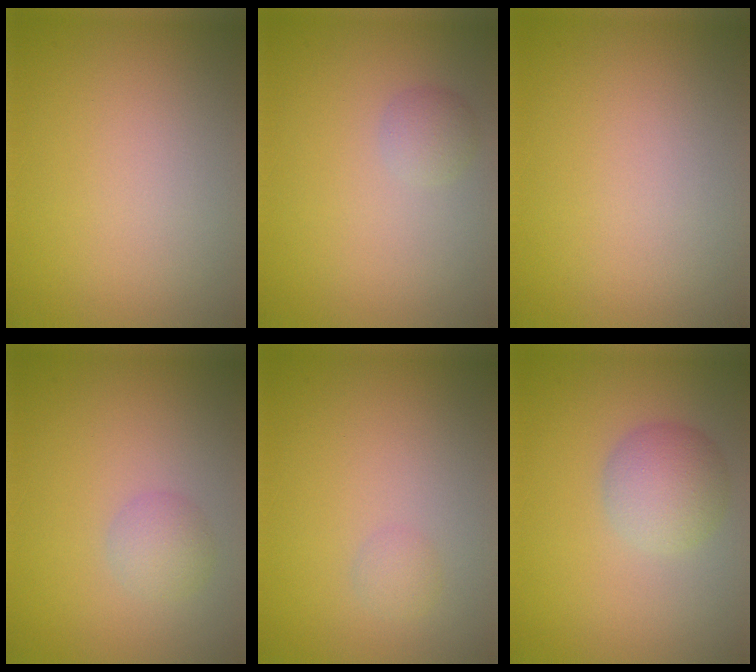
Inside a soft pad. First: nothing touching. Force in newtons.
{"total": 1.3, "press": 1.3, "slide": 0.2}
{"total": 0.0}
{"total": 1.8, "press": 1.8, "slide": 0.0}
{"total": 1.0, "press": 1.0, "slide": 0.0}
{"total": 3.5, "press": 3.5, "slide": 0.3}